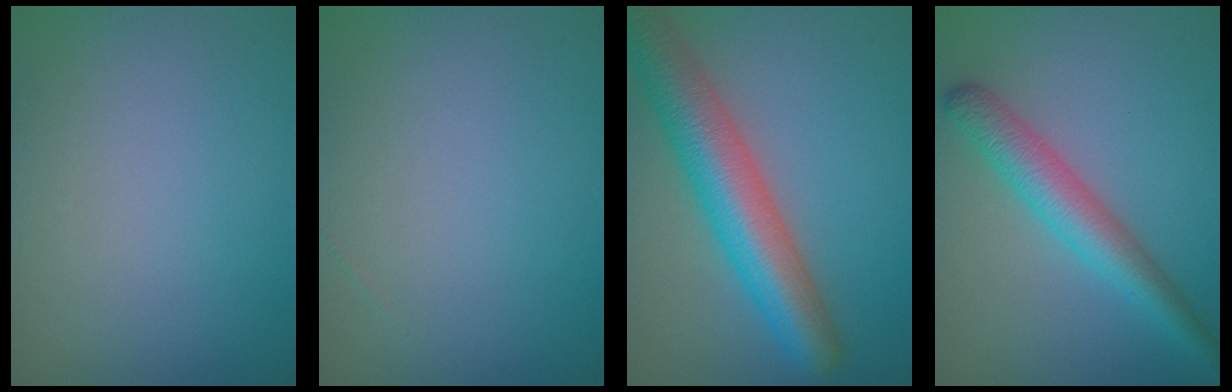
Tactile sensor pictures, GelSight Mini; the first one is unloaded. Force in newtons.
{"total": 0.0}
{"total": 8.2, "press": 8.2, "slide": 0.3}
{"total": 4.5, "press": 4.5, "slide": 0.1}